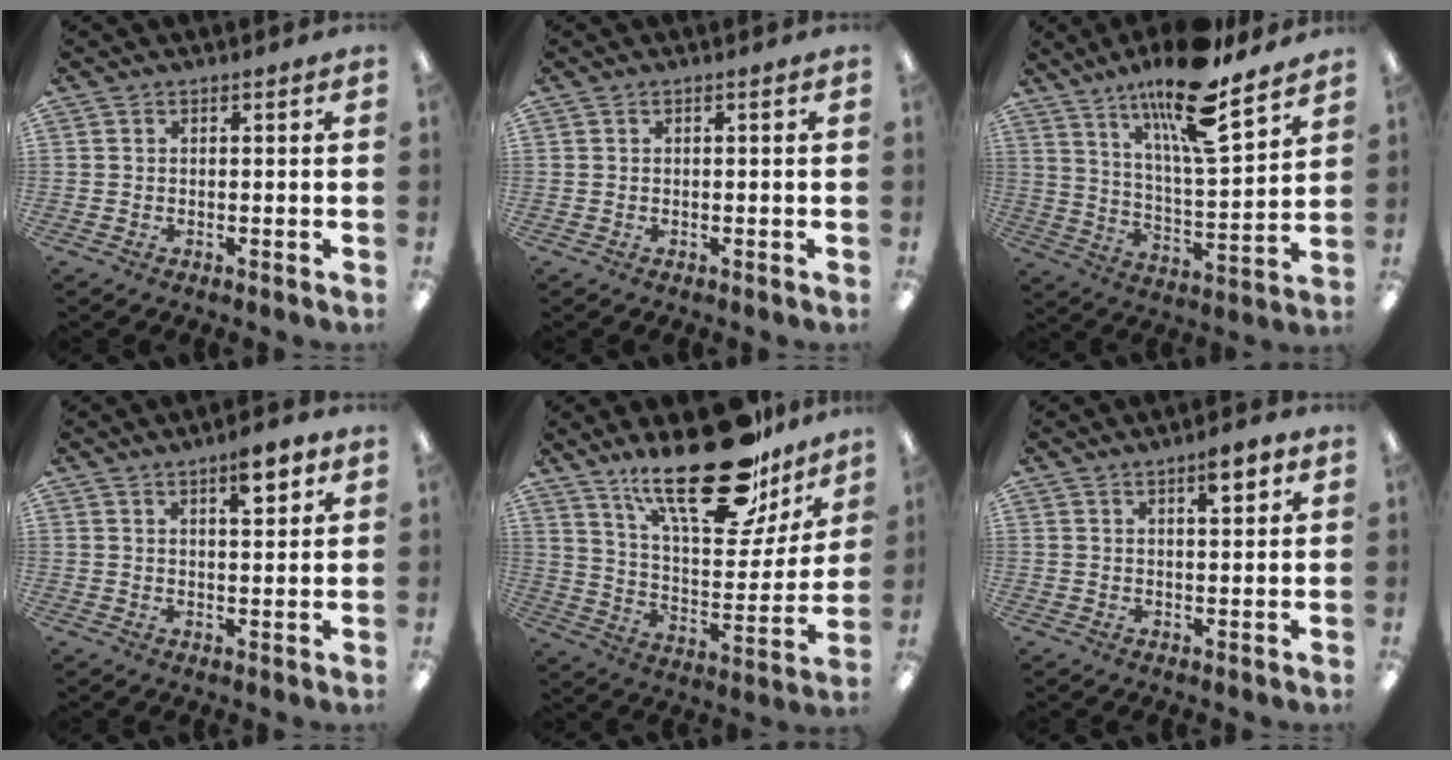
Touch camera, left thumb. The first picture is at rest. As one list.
[{"total": 0.0}, {"total": 18.1, "force": [13.7, 3.9, 11.2], "torque": [-0.187, -0.090, 0.225]}, {"total": 6.2, "force": [4.0, 2.1, 4.3], "torque": [-0.039, -0.023, 0.057]}, {"total": 27.7, "force": [19.7, 10.2, 16.7], "torque": [-0.251, -0.120, 0.326]}, {"total": 5.0, "force": [3.1, 1.6, 3.6], "torque": [-0.038, -0.012, 0.044]}]